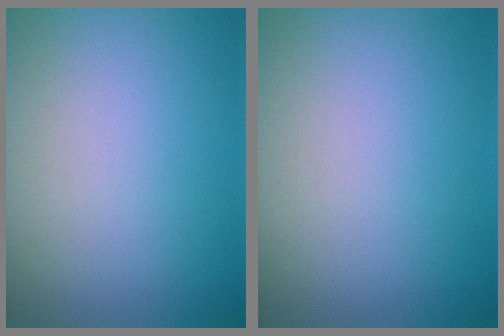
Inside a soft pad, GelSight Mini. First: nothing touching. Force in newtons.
{"total": 0.0}